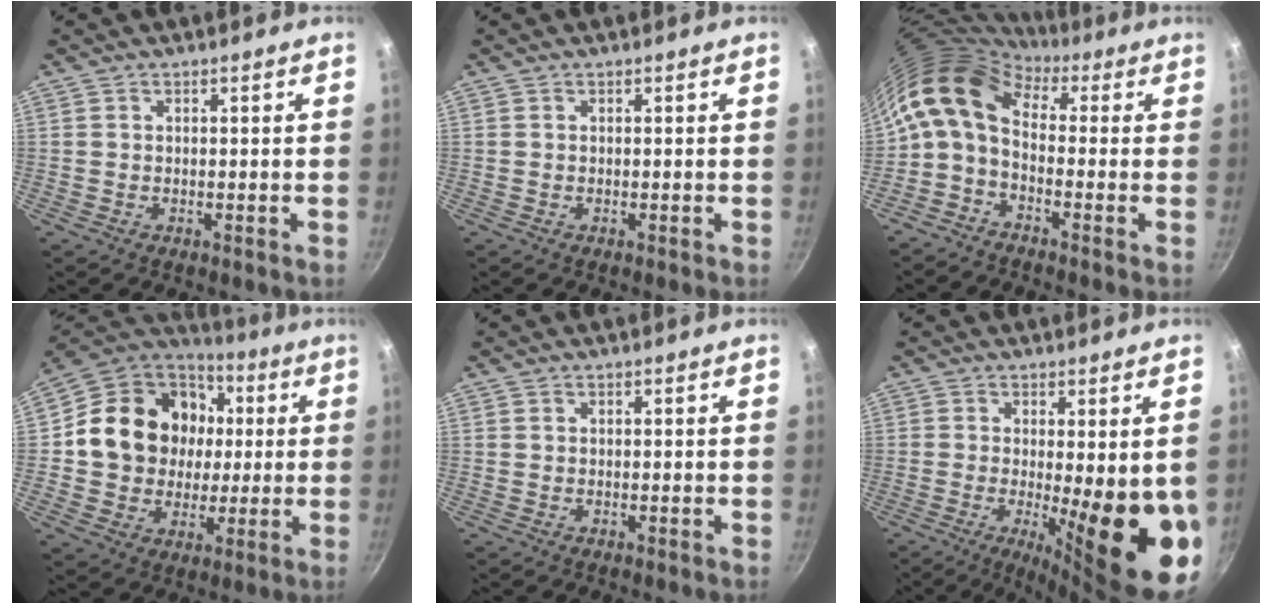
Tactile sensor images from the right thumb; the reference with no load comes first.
{"total": 0.0}
{"total": 9.7, "force": [1.2, 5.9, 7.7], "torque": [-0.139, 0.026, 0.003]}
{"total": 20.2, "force": [2.2, 17.5, 9.8], "torque": [-0.154, 0.027, 0.040]}
{"total": 0.0}
{"total": 17.1, "force": [-2.2, 5.1, 16.2], "torque": [-0.196, -0.031, -0.018]}